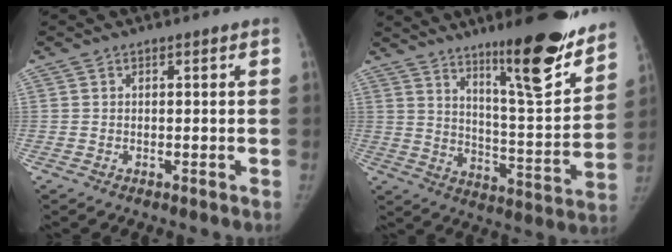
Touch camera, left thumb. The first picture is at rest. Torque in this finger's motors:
{"motor_torque": [1.97, -1.62, 1.53, -1.24, 0.14]}